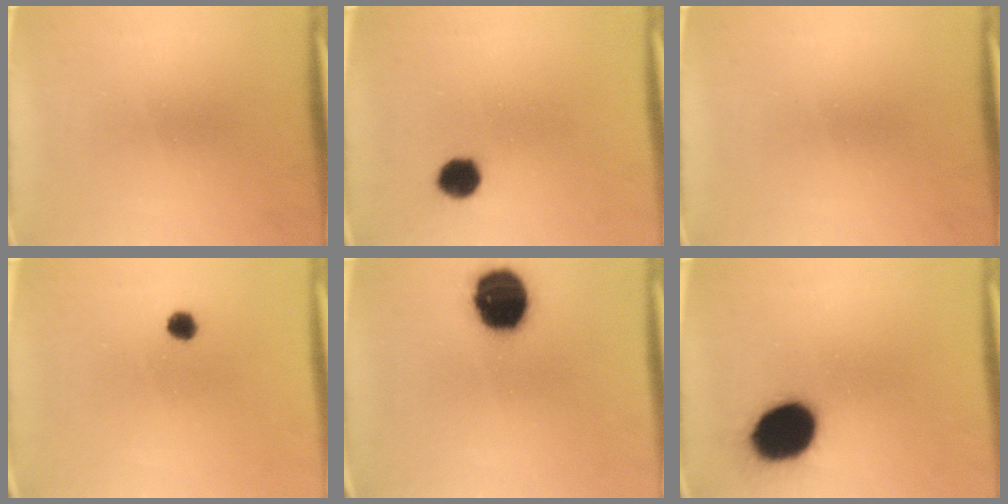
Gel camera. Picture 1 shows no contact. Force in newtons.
{"total": 5.3}
{"total": 0.0}
{"total": 1.8}
{"total": 17.2}
{"total": 17.6}